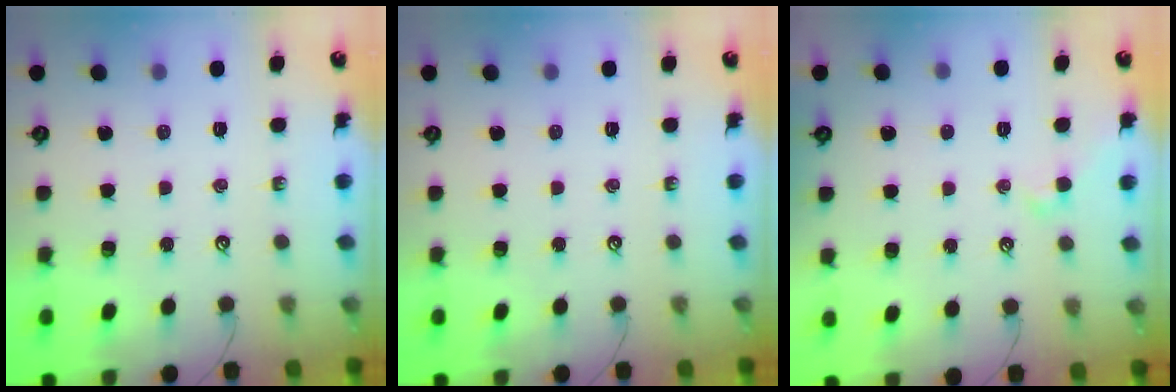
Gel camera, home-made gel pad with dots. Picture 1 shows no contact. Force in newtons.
{"total": 0.0}
{"total": 1.1, "press": 1.0, "slide": 0.4}